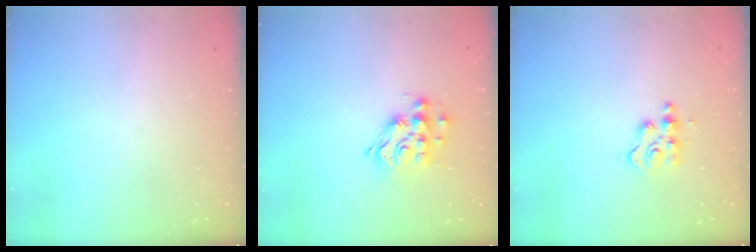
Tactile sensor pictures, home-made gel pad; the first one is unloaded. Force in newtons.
{"total": 13.9, "press": 13.9, "slide": 1.0}
{"total": 3.3, "press": 3.3, "slide": 0.5}